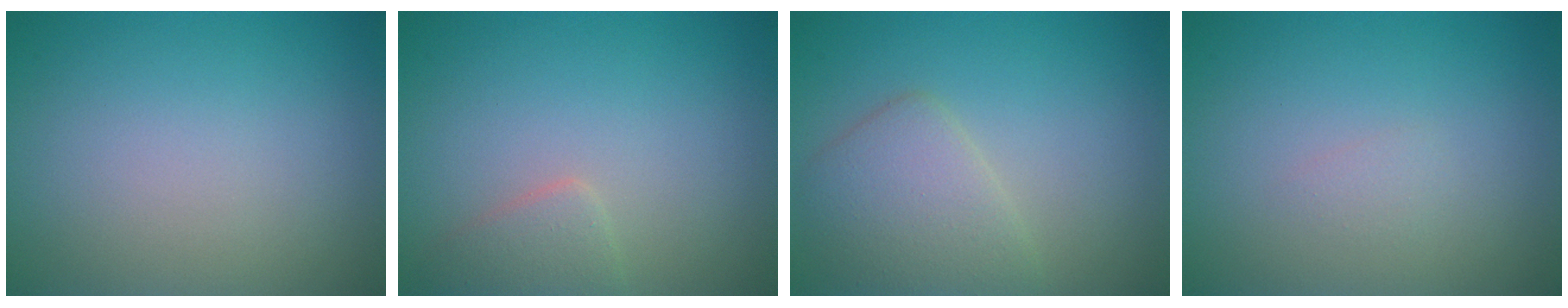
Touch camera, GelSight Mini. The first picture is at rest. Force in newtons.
{"total": 1.8, "press": 1.8, "slide": 0.1}
{"total": 3.8, "press": 3.8, "slide": 0.2}
{"total": 0.6, "press": 0.6, "slide": 0.0}